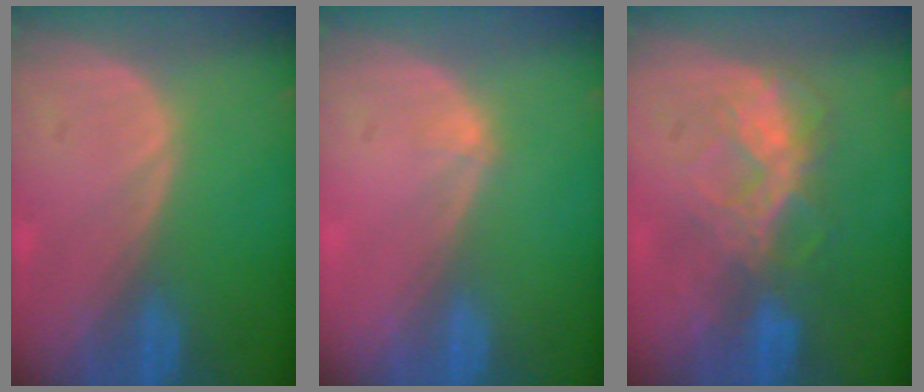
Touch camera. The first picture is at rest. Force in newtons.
{"total": 0.8, "press": 0.6, "slide": 0.5}
{"total": 6.5, "press": 6.5, "slide": 0.4}